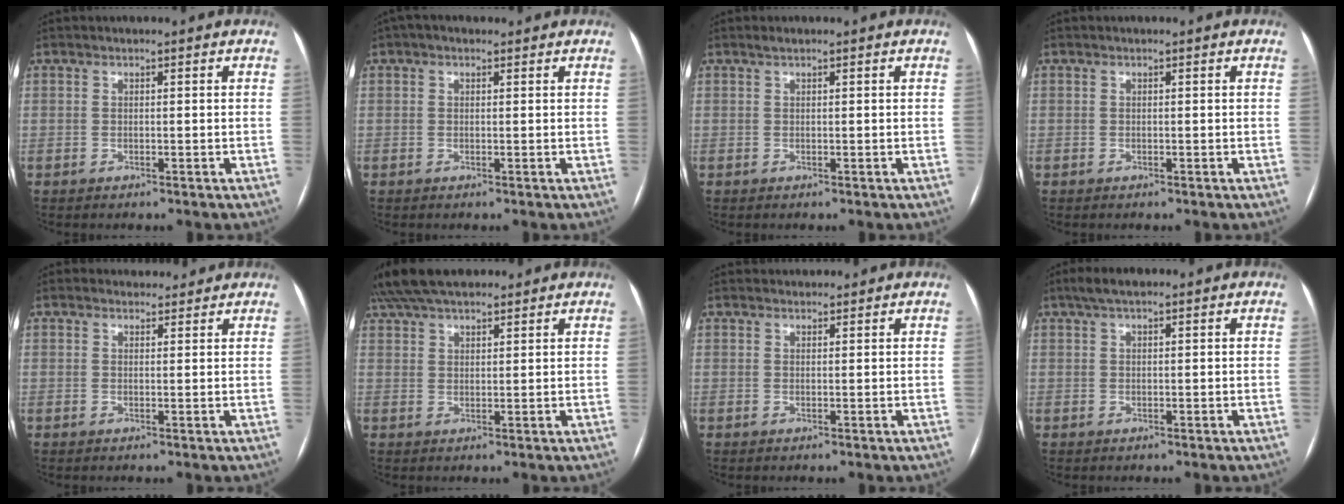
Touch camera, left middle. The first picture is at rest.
{"total": 2.0, "force": [1.3, 1.1, 1.1], "torque": [-0.023, 0.024, 0.017]}
{"total": 0.6, "force": [0.5, 0.0, 0.3], "torque": [-0.009, 0.005, 0.011]}
{"total": 0.0}
{"total": 3.2, "force": [3.0, 1.1, 0.0], "torque": [0.000, 0.011, 0.036]}
{"total": 11.3, "force": [9.6, 3.3, 5.1], "torque": [-0.088, 0.051, 0.162]}
{"total": 3.0, "force": [2.9, 0.7, 0.2], "torque": [-0.004, 0.030, 0.044]}
{"total": 3.4, "force": [2.4, 0.8, 2.2], "torque": [-0.047, 0.021, 0.044]}